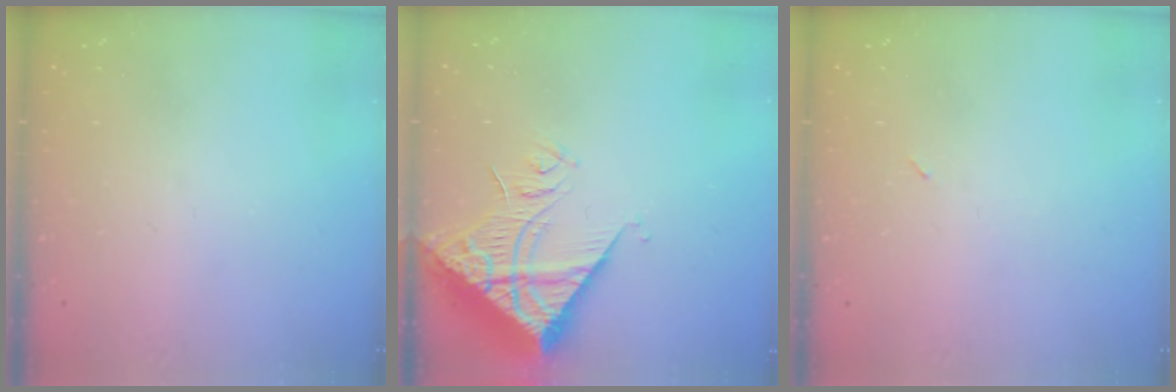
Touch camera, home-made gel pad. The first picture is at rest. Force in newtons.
{"total": 15.4, "press": 15.2, "slide": 1.8}
{"total": 2.1, "press": 1.9, "slide": 1.0}